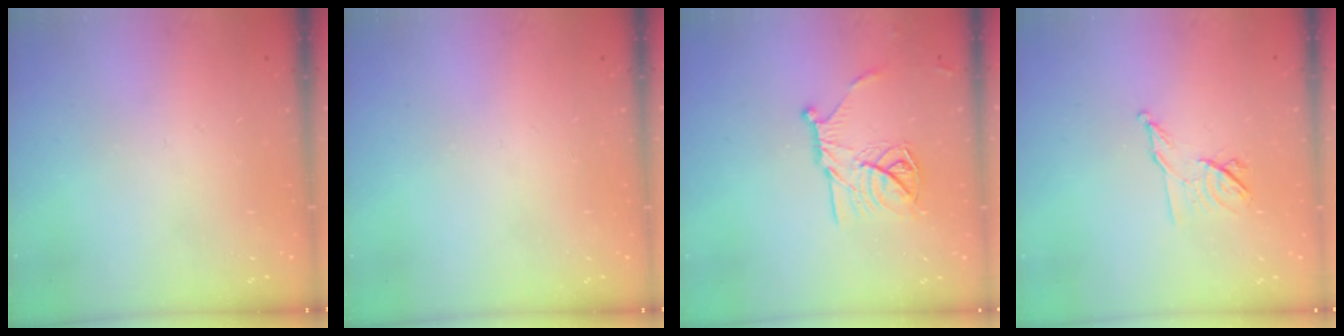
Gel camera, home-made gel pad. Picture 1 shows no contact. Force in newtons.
{"total": 0.0}
{"total": 14.3, "press": 14.2, "slide": 0.5}
{"total": 8.1, "press": 8.0, "slide": 1.3}